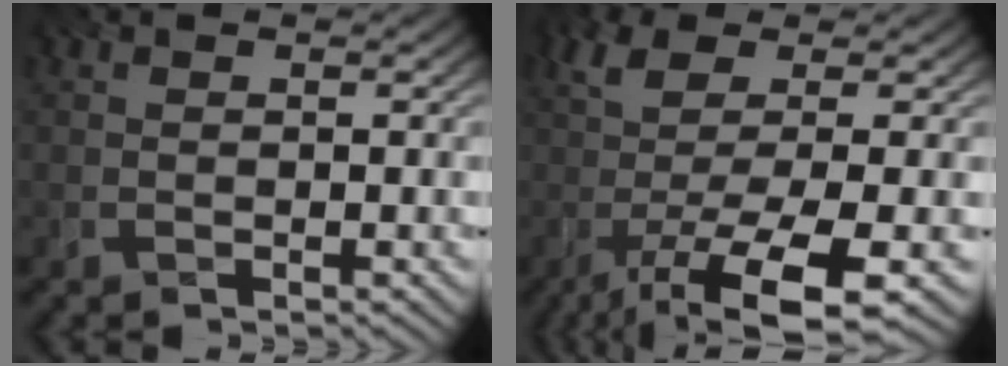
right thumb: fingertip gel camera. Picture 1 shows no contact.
{"total": 11.5, "force": [-2.9, 3.1, 10.6], "torque": [-0.189, 0.013, -0.055]}